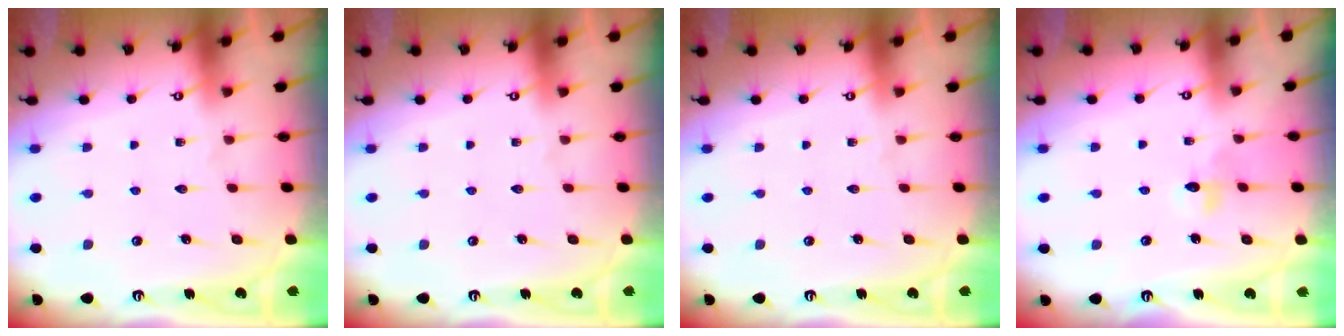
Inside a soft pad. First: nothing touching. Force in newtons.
{"total": 0.0}
{"total": 0.0}
{"total": 4.1, "press": 4.1, "slide": 0.8}